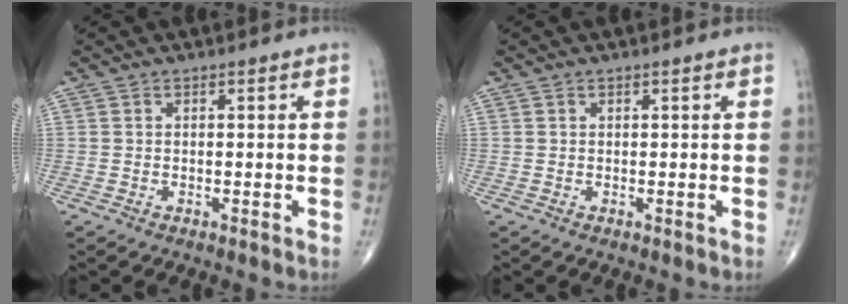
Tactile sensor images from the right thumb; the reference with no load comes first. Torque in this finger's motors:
{"motor_torque": [-0.18, 0.02, -0.16, -0.11, -0.01]}